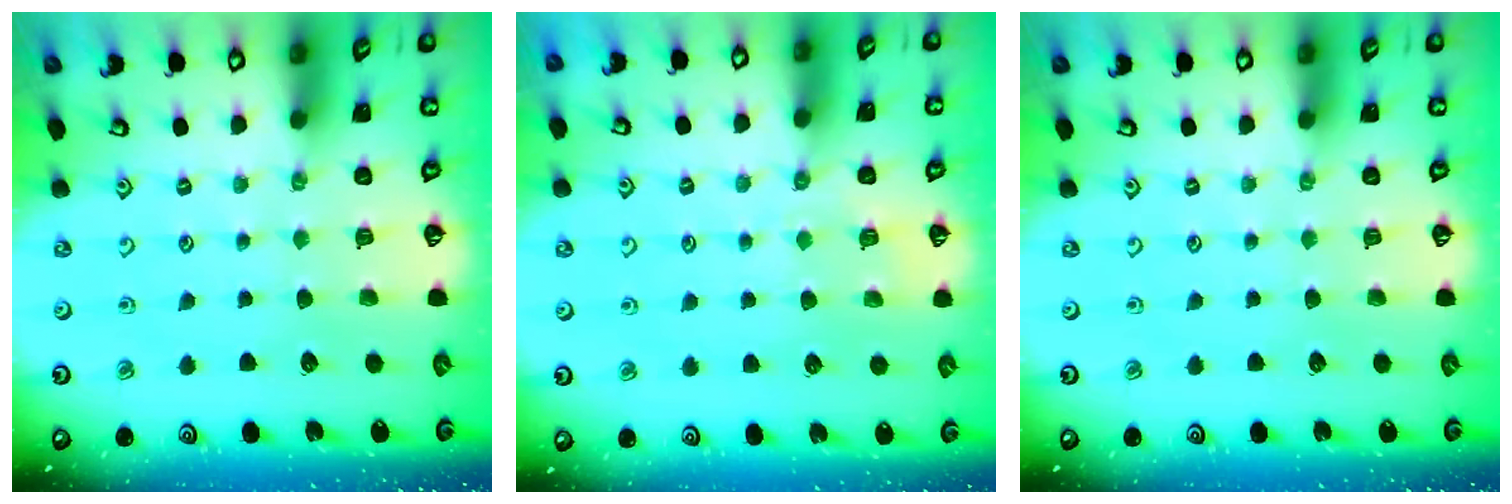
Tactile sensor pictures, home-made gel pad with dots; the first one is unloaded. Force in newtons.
{"total": 4.3, "press": 4.2, "slide": 0.9}
{"total": 0.0}